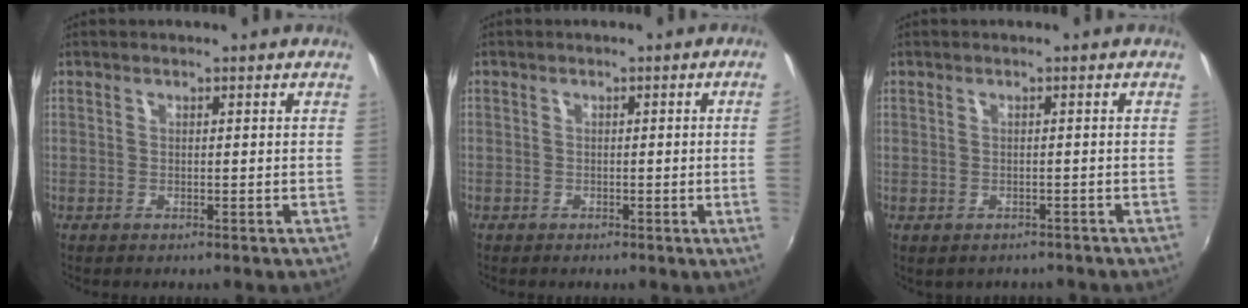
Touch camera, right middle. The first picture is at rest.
{"total": 2.1, "force": [-0.3, -1.1, 1.7], "torque": [-0.031, -0.009, -0.001]}
{"total": 2.2, "force": [-1.5, 1.5, 0.7], "torque": [-0.017, -0.008, -0.017]}